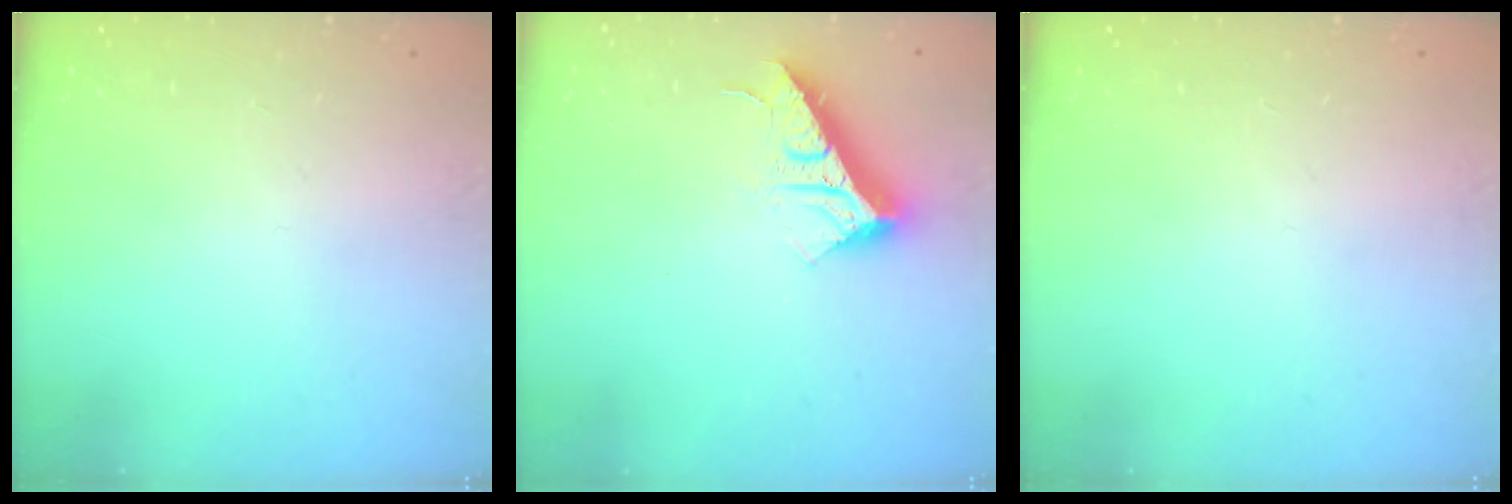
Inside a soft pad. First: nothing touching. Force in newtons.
{"total": 14.2, "press": 14.1, "slide": 0.5}
{"total": 0.0}